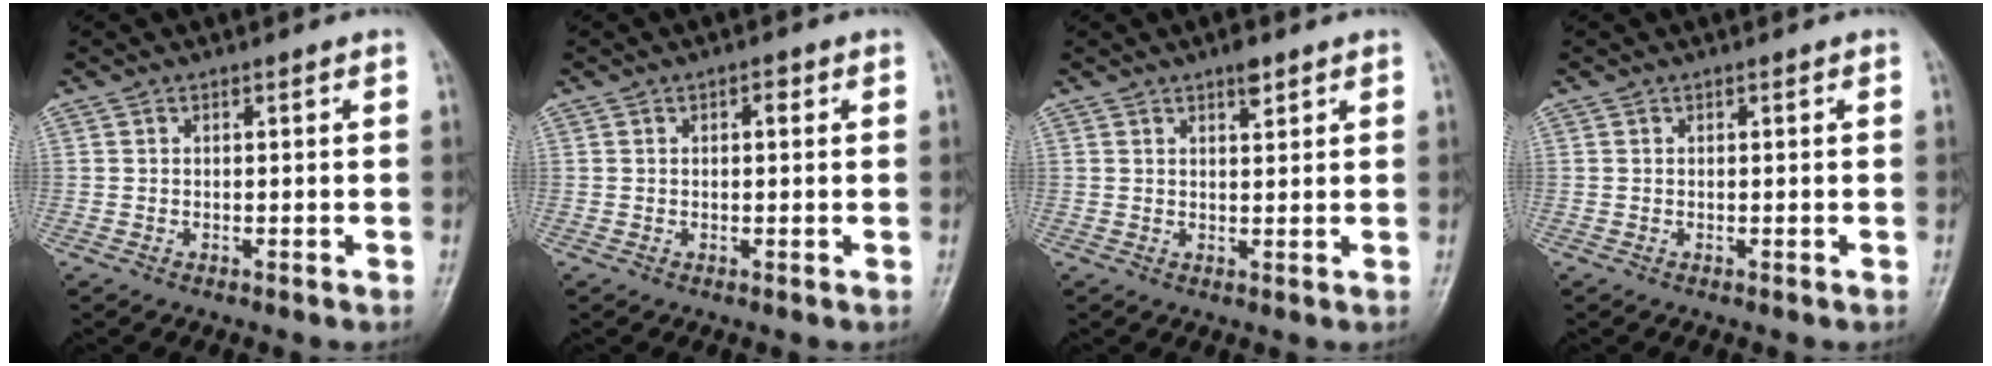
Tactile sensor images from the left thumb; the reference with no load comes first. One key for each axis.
{"total": 1.5, "fx": 0.5, "fy": 0.8, "fz": 1.2, "tx": -0.014, "ty": 0.003, "tz": 0.005}
{"total": 2.5, "fx": 1.7, "fy": 0.9, "fz": 1.6, "tx": -0.018, "ty": -0.010, "tz": 0.026}
{"total": 0.0}